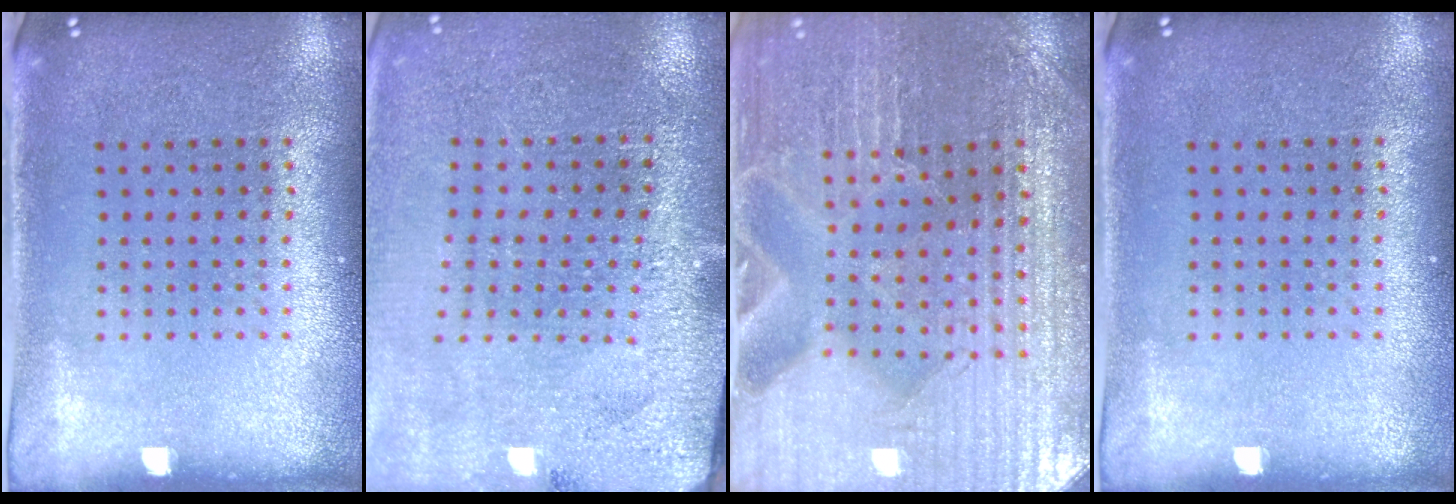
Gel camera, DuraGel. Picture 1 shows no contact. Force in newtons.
{"total": 3.0, "press": 3.0, "slide": 0.4}
{"total": 3.6, "press": 3.6, "slide": 0.4}
{"total": 0.0}